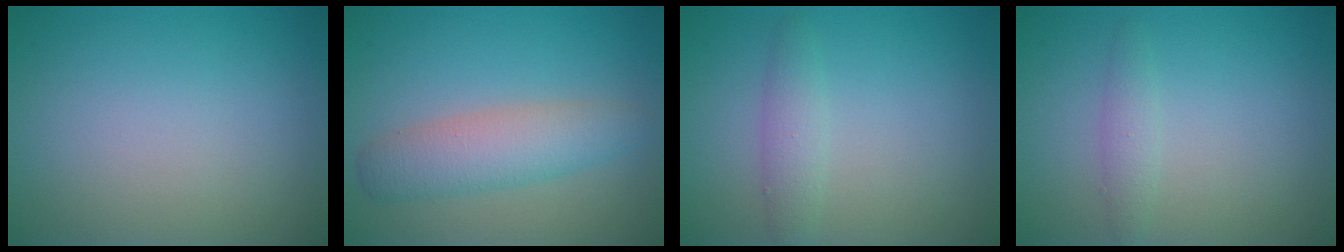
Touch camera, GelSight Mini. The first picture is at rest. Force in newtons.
{"total": 4.1, "press": 4.1, "slide": 0.0}
{"total": 1.9, "press": 1.9, "slide": 0.1}
{"total": 1.4, "press": 1.4, "slide": 0.0}